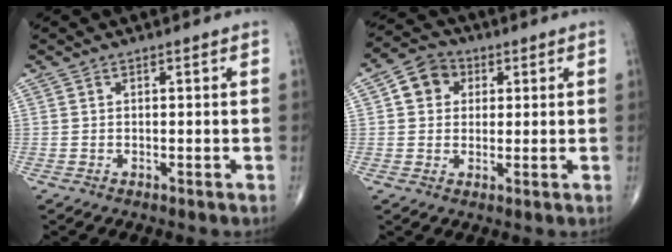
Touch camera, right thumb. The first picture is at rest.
{"total": 6.5, "force": [1.7, 5.5, 3.0], "torque": [-0.029, 0.007, 0.019]}